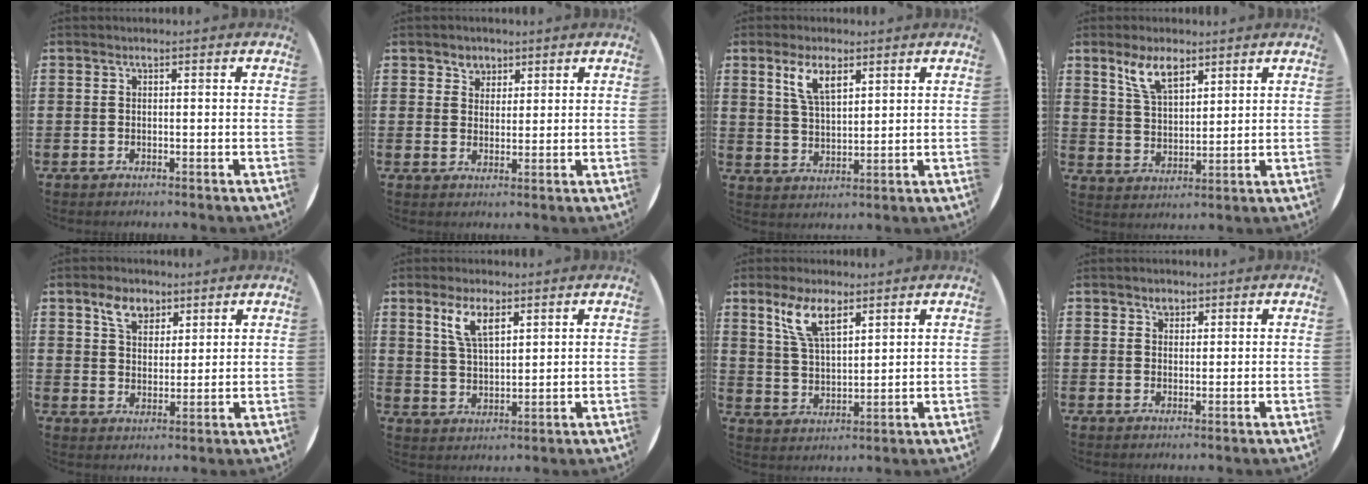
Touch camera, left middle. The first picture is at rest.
{"total": 2.5, "force": [1.8, 1.7, 0.0], "torque": [0.004, 0.004, 0.033]}
{"total": 5.3, "force": [3.3, 2.0, 3.6], "torque": [-0.072, 0.004, 0.056]}
{"total": 6.1, "force": [4.3, 2.4, 3.5], "torque": [-0.073, -0.003, 0.076]}
{"total": 4.9, "force": [3.4, 2.9, 2.0], "torque": [-0.033, 0.001, 0.061]}
{"total": 5.5, "force": [3.3, 2.0, 3.8], "torque": [-0.076, 0.004, 0.057]}
{"total": 6.9, "force": [4.7, 2.3, 4.5], "torque": [-0.102, -0.004, 0.083]}
{"total": 1.7, "force": [1.3, 1.0, 0.3], "torque": [0.009, -0.003, 0.022]}